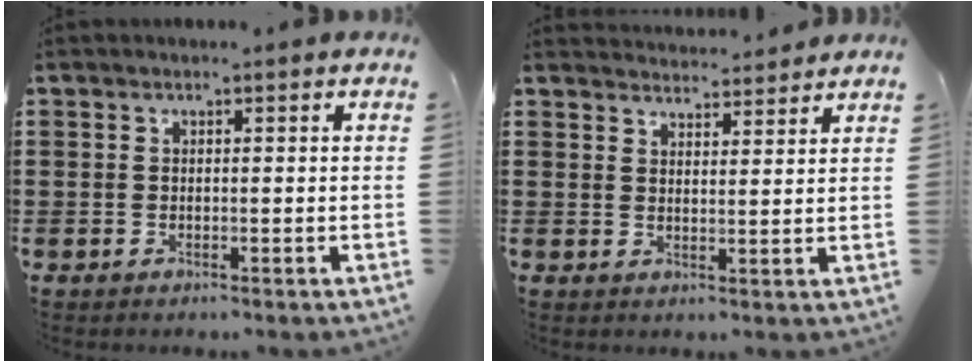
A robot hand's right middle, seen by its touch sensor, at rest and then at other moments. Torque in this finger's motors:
{"motor_torque": [0.00, 0.00, 0.00, -0.03]}